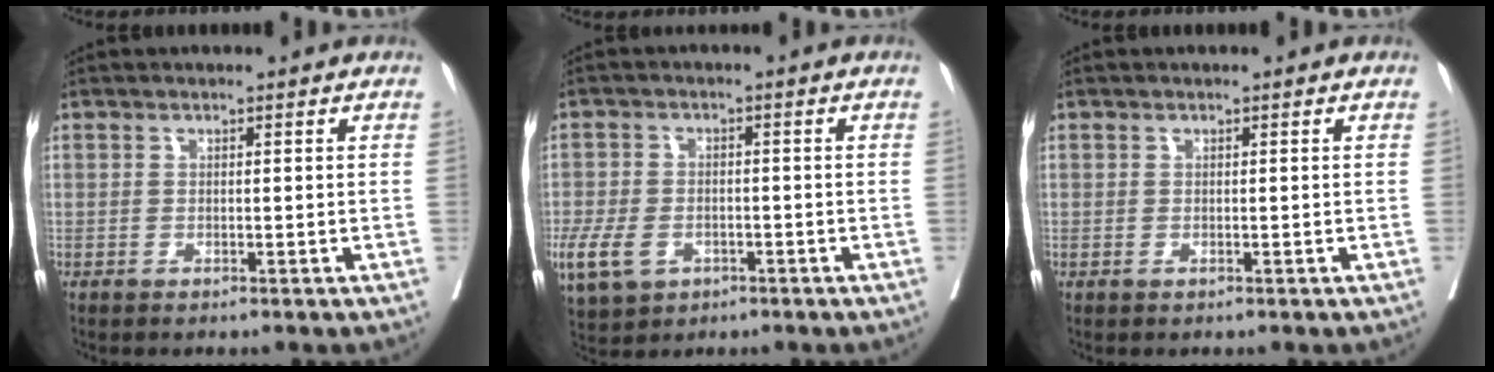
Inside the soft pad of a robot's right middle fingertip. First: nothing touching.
{"total": 16.0, "force": [-6.9, 12.0, 8.0], "torque": [-0.248, -0.007, -0.108]}
{"total": 0.0}